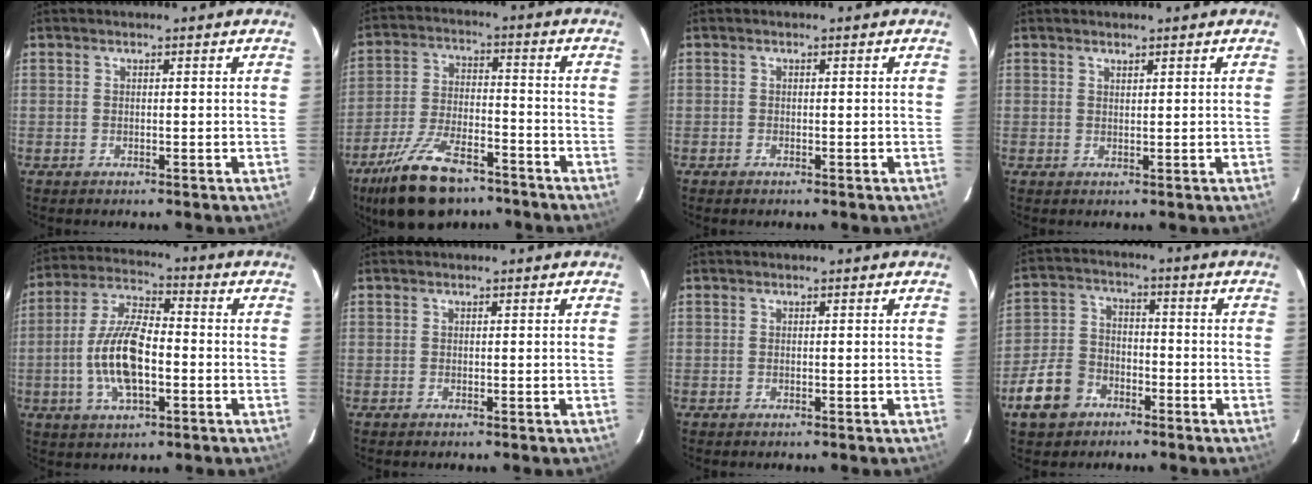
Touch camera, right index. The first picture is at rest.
{"total": 15.9, "force": [-11.4, 6.5, 9.0], "torque": [-0.190, -0.018, -0.197]}
{"total": 0.6, "force": [-0.5, 0.2, 0.1], "torque": [-0.002, 0.000, -0.011]}
{"total": 0.9, "force": [0.9, 0.2, 0.3], "torque": [-0.005, 0.000, 0.016]}
{"total": 12.9, "force": [-2.7, 5.1, 11.5], "torque": [-0.238, 0.003, -0.051]}
{"total": 0.0}
{"total": 0.0}
{"total": 10.0, "force": [-5.8, 7.0, 4.1], "torque": [-0.111, 0.021, -0.099]}